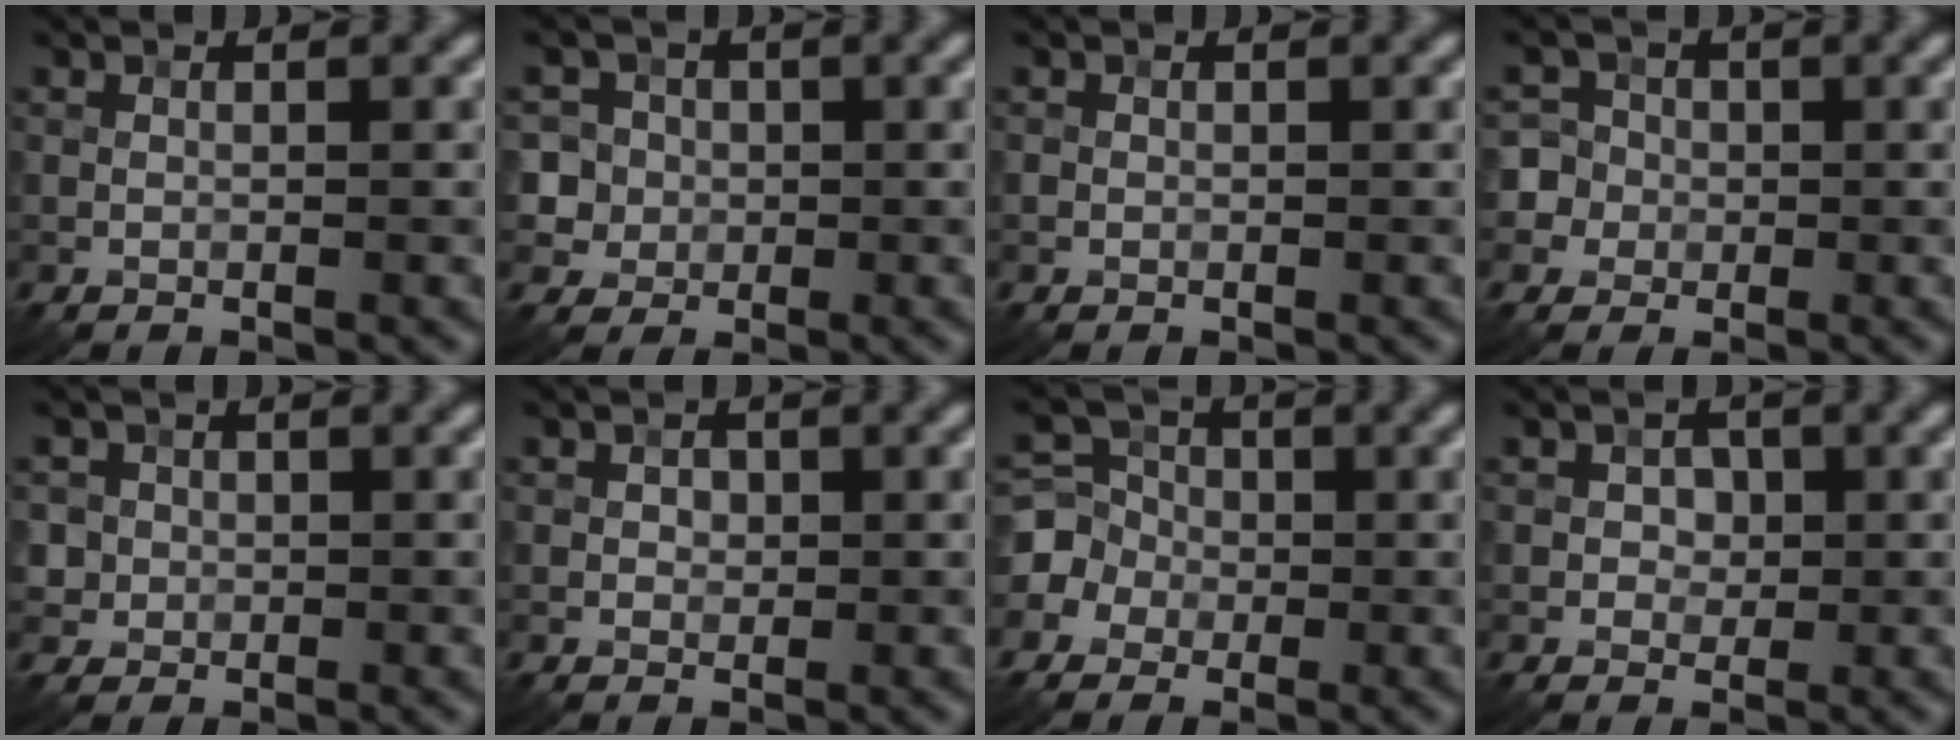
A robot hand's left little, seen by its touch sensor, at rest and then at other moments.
{"total": 5.5, "force": [1.0, 5.2, 1.7], "torque": [-0.029, 0.034, -0.006]}
{"total": 0.0}
{"total": 5.2, "force": [-0.4, 5.0, 1.3], "torque": [-0.015, 0.027, -0.031]}
{"total": 2.0, "force": [0.3, 1.9, 0.4], "torque": [0.002, 0.002, 0.008]}
{"total": 0.9, "force": [0.1, 0.8, 0.4], "torque": [-0.004, -0.002, 0.000]}
{"total": 4.2, "force": [-1.4, 3.9, 0.9], "torque": [-0.004, 0.012, -0.046]}
{"total": 1.6, "force": [0.2, 1.4, 0.8], "torque": [-0.008, -0.002, 0.000]}